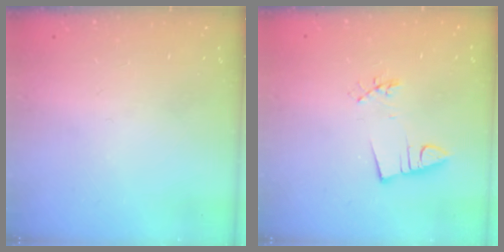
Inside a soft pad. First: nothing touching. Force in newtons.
{"total": 3.0, "press": 1.4, "slide": 2.6}